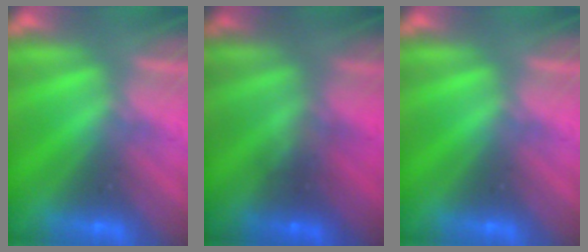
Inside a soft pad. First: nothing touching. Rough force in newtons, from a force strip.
{"total": 1.2}
{"total": 0.0}